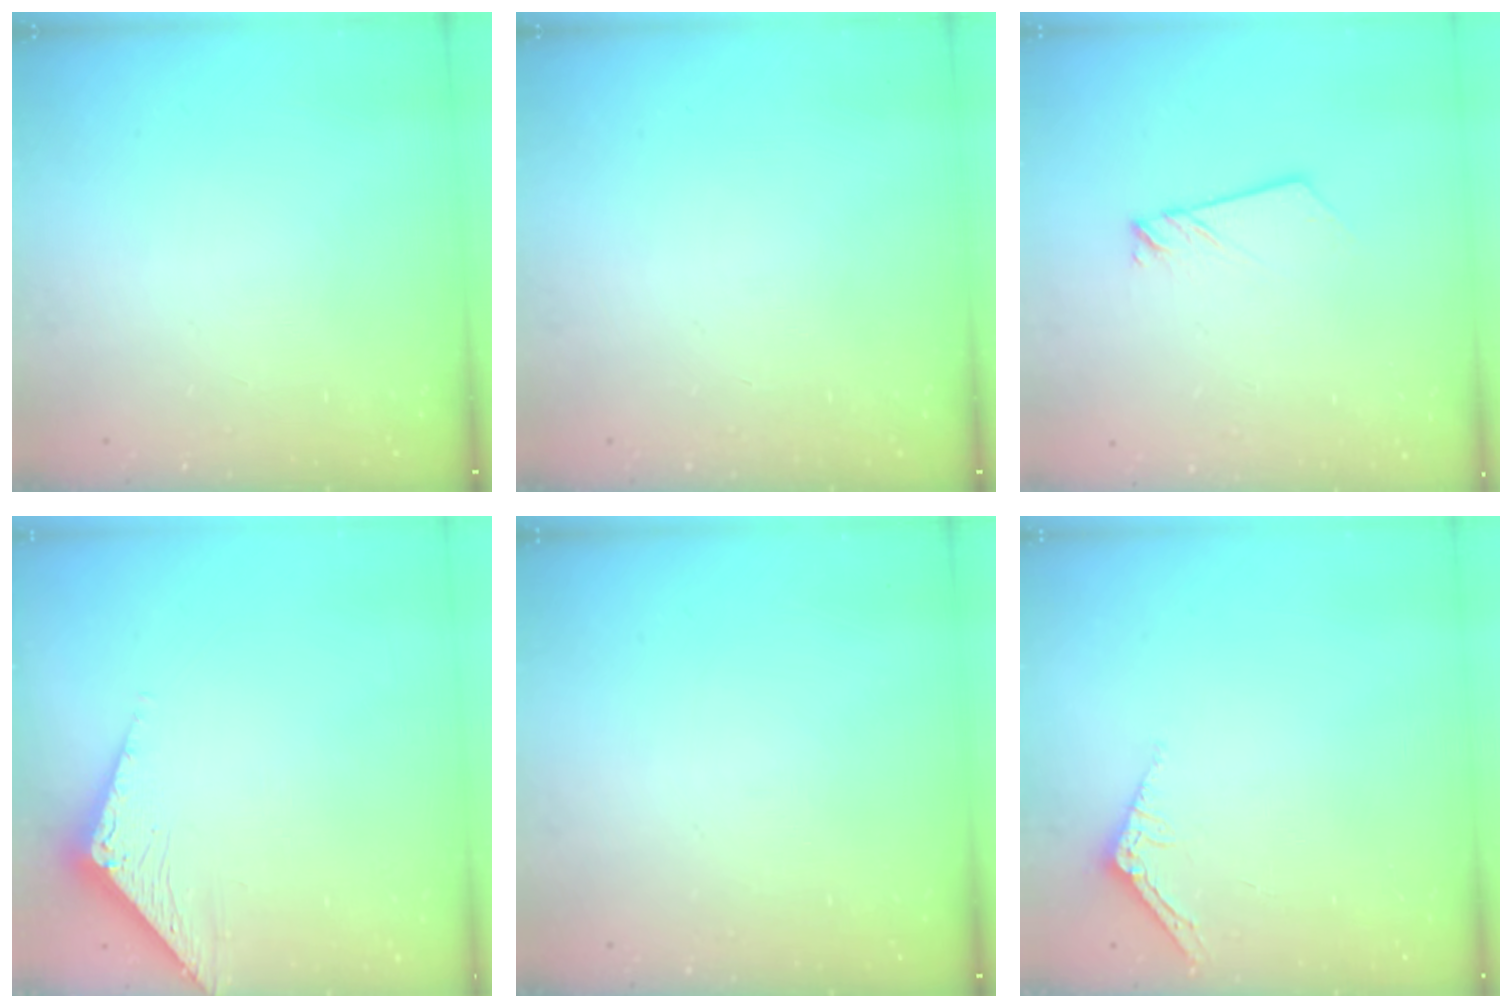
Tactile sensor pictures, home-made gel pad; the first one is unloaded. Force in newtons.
{"total": 0.0}
{"total": 2.2, "press": 2.1, "slide": 0.3}
{"total": 3.3, "press": 3.3, "slide": 0.2}
{"total": 0.0}
{"total": 3.0, "press": 3.0, "slide": 0.2}